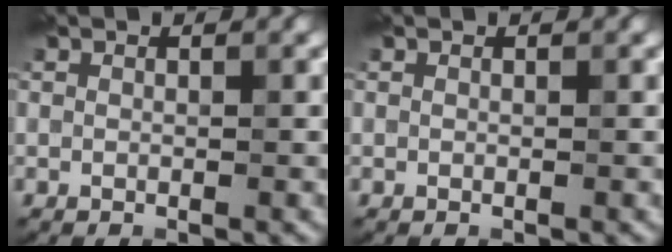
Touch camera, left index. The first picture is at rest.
{"total": 0.0}